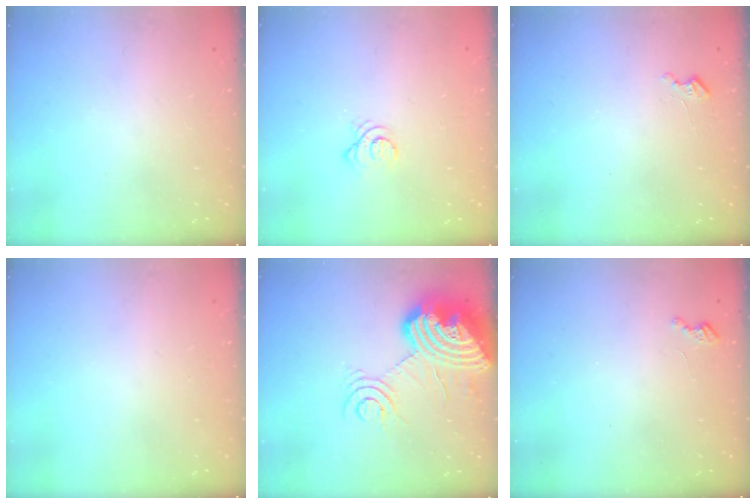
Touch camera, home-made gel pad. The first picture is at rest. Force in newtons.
{"total": 3.0, "press": 2.9, "slide": 0.3}
{"total": 2.6, "press": 2.6, "slide": 0.3}
{"total": 0.0}
{"total": 18.4, "press": 18.2, "slide": 2.6}
{"total": 2.7, "press": 2.7, "slide": 0.4}